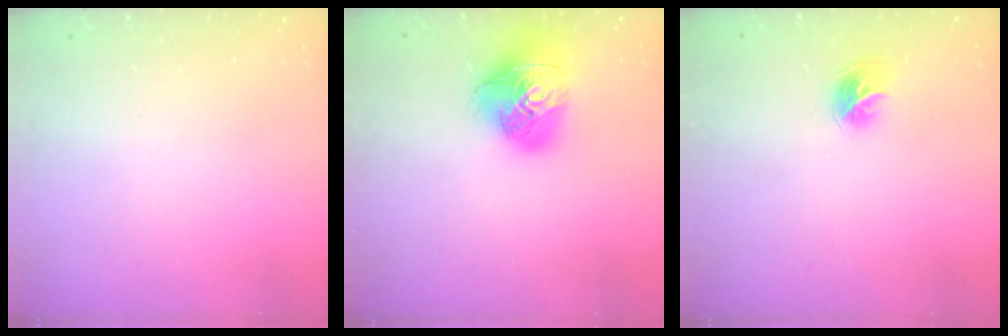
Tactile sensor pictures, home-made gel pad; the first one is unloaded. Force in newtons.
{"total": 19.2, "press": 19.1, "slide": 2.2}
{"total": 8.0, "press": 8.0, "slide": 0.7}